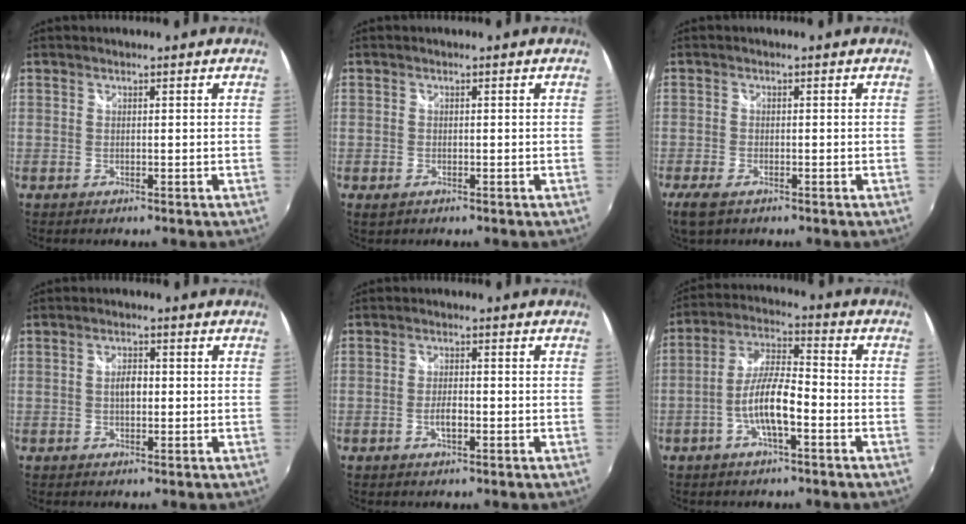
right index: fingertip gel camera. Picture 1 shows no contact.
{"total": 1.4, "force": [-0.8, 0.9, 0.7], "torque": [-0.014, -0.004, -0.014]}
{"total": 4.6, "force": [-3.1, 1.9, 2.8], "torque": [-0.068, -0.015, -0.056]}
{"total": 2.8, "force": [-0.1, 1.5, 2.3], "torque": [-0.040, 0.005, -0.003]}
{"total": 2.7, "force": [-1.1, 1.1, 2.3], "torque": [-0.047, 0.000, -0.020]}
{"total": 9.2, "force": [-3.7, 2.2, 8.1], "torque": [-0.170, 0.007, -0.069]}